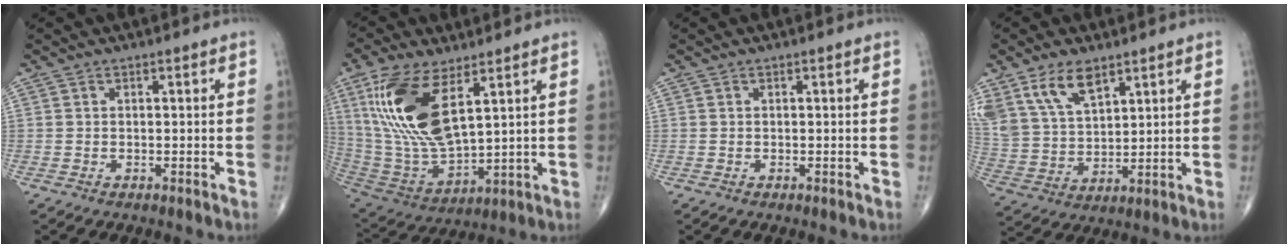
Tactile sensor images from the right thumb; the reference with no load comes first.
{"total": 19.2, "force": [7.4, 8.1, 15.7], "torque": [-0.320, -0.033, 0.155]}
{"total": 0.0}
{"total": 12.0, "force": [7.5, 6.0, 7.1], "torque": [-0.123, -0.024, 0.160]}